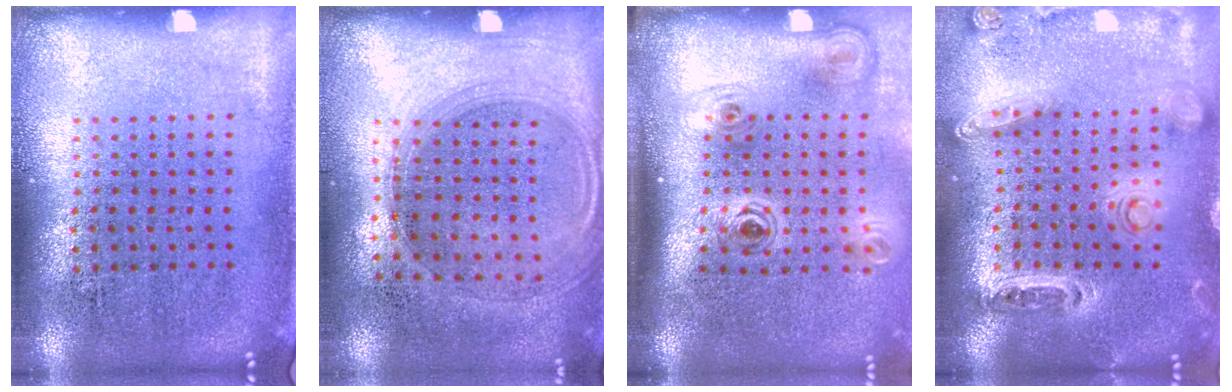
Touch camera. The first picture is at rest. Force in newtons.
{"total": 1.4, "press": 1.2, "slide": 0.6}
{"total": 2.1, "press": 1.4, "slide": 1.6}
{"total": 1.3, "press": 1.3, "slide": 0.3}